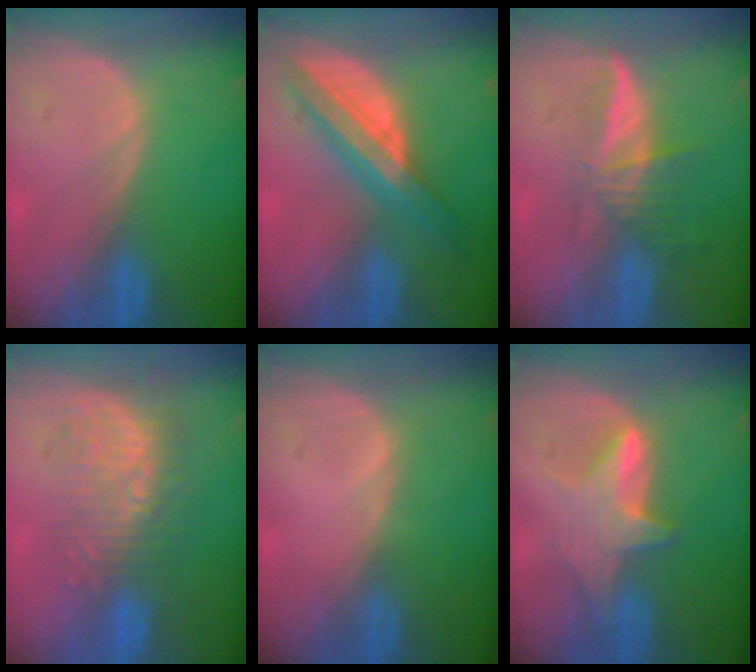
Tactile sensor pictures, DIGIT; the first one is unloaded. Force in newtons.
{"total": 8.0, "press": 8.0, "slide": 0.6}
{"total": 6.0, "press": 5.3, "slide": 2.8}
{"total": 8.9, "press": 8.5, "slide": 2.5}
{"total": 0.5, "press": 0.1, "slide": 0.5}
{"total": 5.9, "press": 5.8, "slide": 0.8}